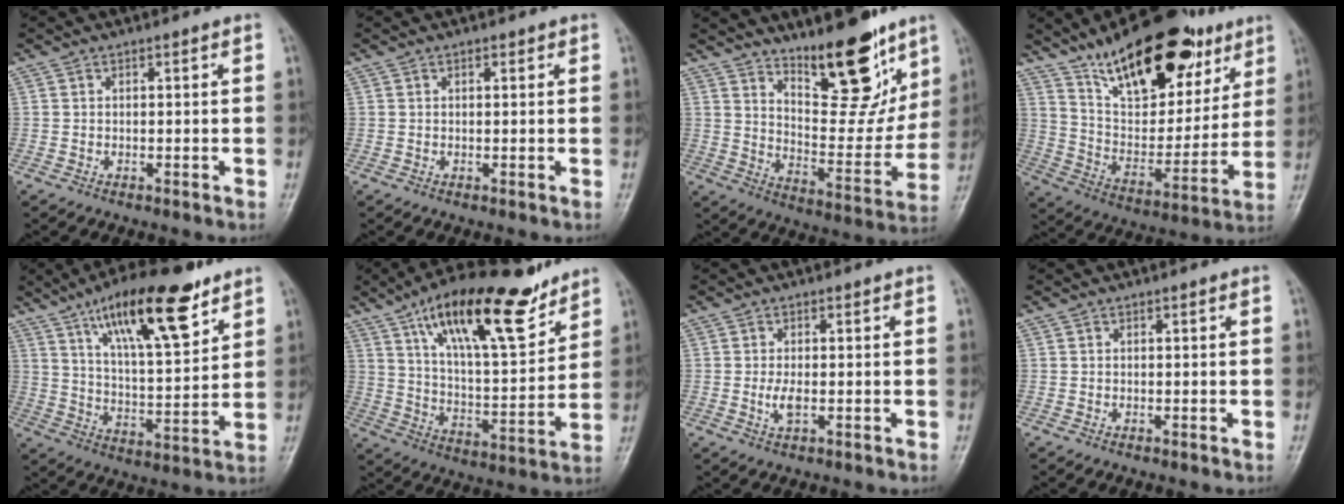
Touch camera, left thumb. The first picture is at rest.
{"total": 0.8, "force": [0.5, 0.5, 0.5], "torque": [-0.004, -0.001, 0.004]}
{"total": 18.1, "force": [12.1, 6.6, 11.8], "torque": [-0.117, -0.087, 0.198]}
{"total": 26.3, "force": [16.2, 12.0, 16.9], "torque": [-0.218, -0.050, 0.265]}
{"total": 19.1, "force": [11.0, 6.0, 14.3], "torque": [-0.205, -0.046, 0.187]}
{"total": 21.1, "force": [13.6, 6.8, 14.6], "torque": [-0.210, -0.061, 0.232]}
{"total": 2.7, "force": [-0.4, 1.2, 2.4], "torque": [-0.055, -0.005, -0.008]}
{"total": 0.0}